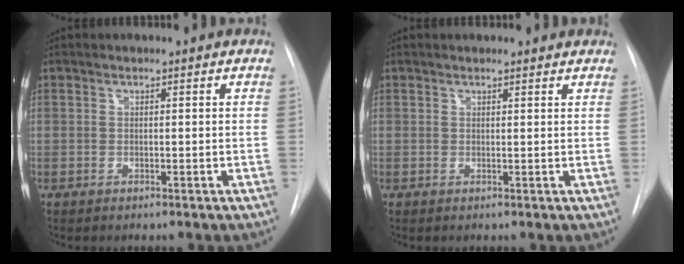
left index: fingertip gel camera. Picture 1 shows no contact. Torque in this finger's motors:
{"motor_torque": [0.41, -0.93, -0.42, 0.00]}